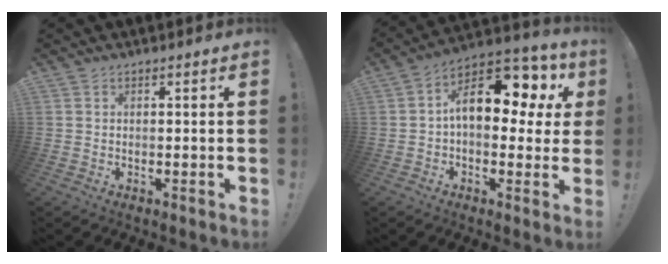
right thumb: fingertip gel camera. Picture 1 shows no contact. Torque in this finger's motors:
{"motor_torque": [0.91, 2.53, 0.76, -0.57, 0.06]}